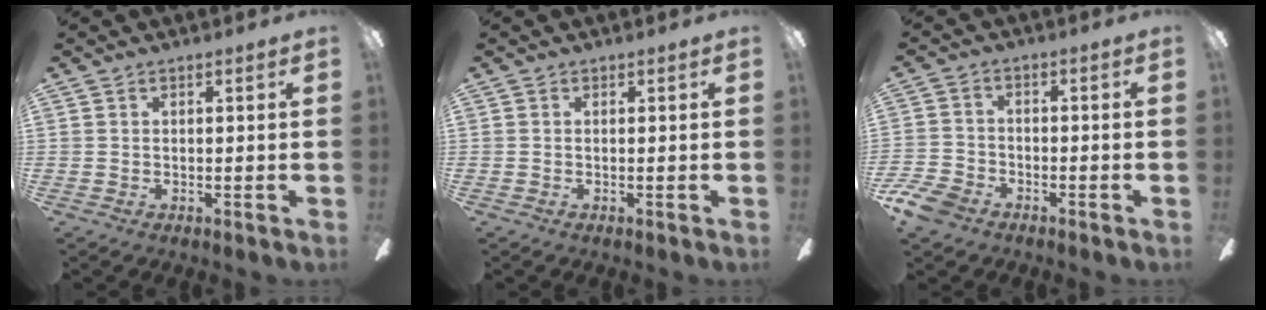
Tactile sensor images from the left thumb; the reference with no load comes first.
{"total": 0.0}
{"total": 7.3, "force": [-5.0, 4.4, 3.1], "torque": [-0.075, 0.026, -0.097]}